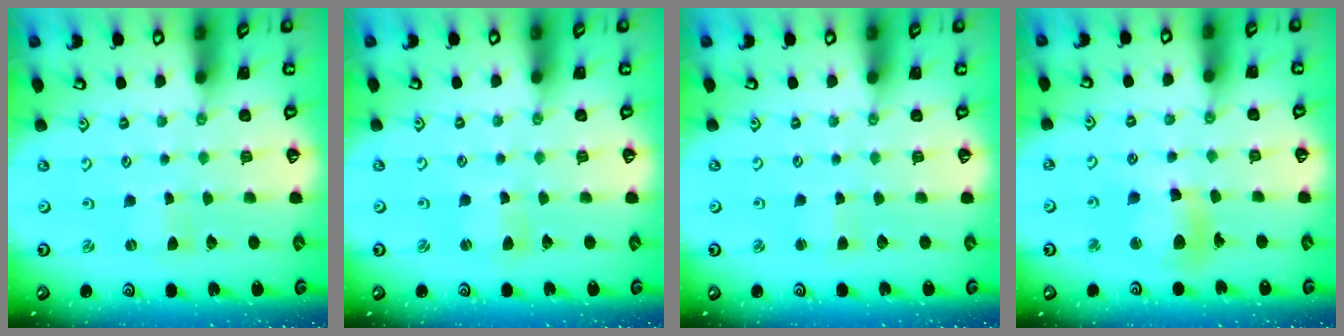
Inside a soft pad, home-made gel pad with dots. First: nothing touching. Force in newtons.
{"total": 2.1, "press": 2.1, "slide": 0.3}
{"total": 1.9, "press": 1.9, "slide": 0.3}
{"total": 11.8, "press": 11.5, "slide": 2.5}